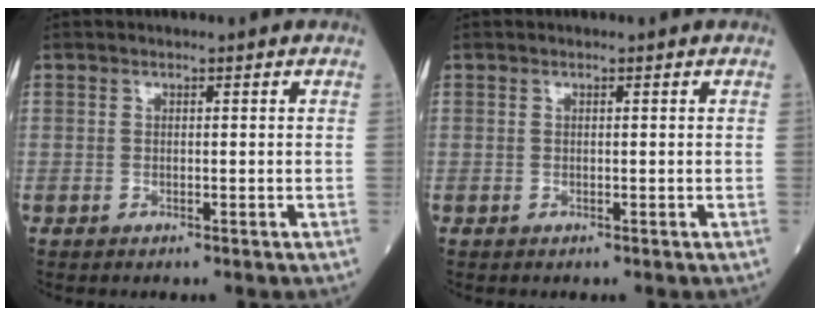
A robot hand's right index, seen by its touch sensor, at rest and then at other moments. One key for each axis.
{"total": 0.0}